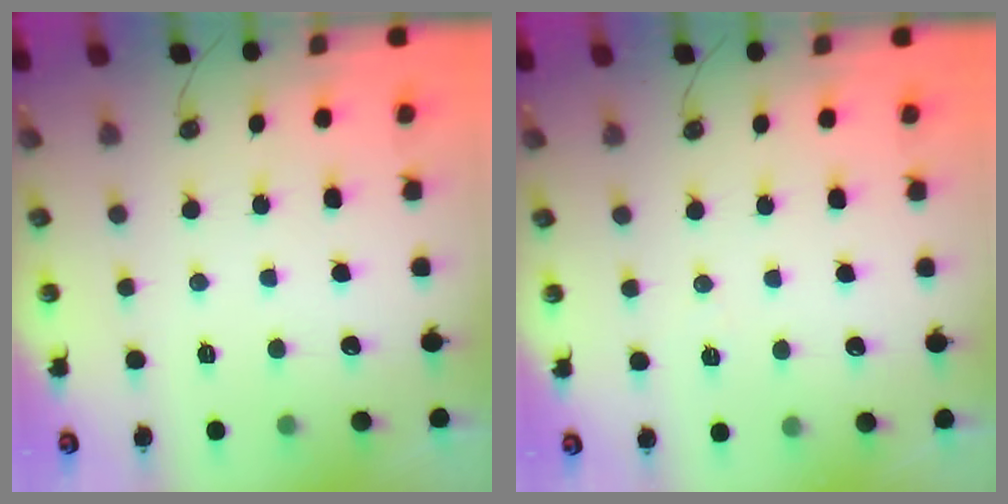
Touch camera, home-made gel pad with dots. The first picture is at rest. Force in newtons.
{"total": 2.6, "press": 1.7, "slide": 1.9}